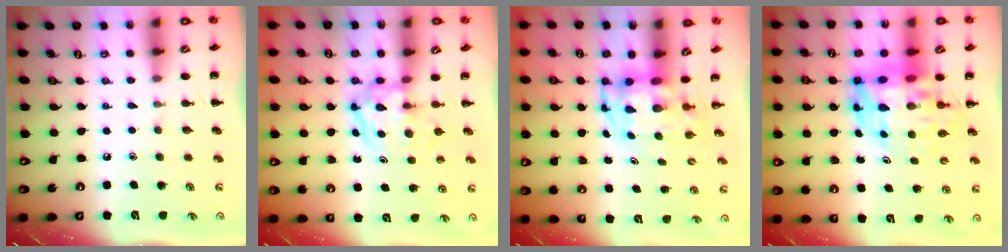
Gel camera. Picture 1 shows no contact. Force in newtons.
{"total": 3.9, "press": 3.9, "slide": 0.5}
{"total": 3.6, "press": 3.5, "slide": 1.0}
{"total": 15.0, "press": 14.4, "slide": 4.1}